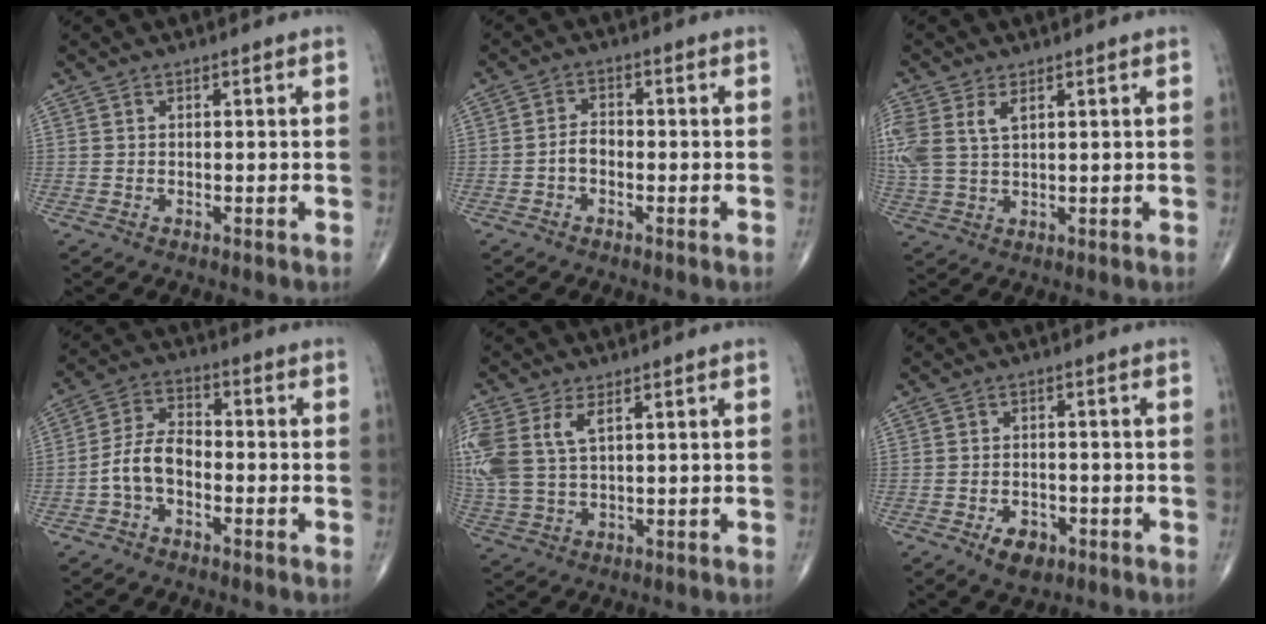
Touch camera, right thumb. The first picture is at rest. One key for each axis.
{"total": 2.7, "fx": -1.0, "fy": 1.7, "fz": 1.8, "tx": -0.025, "ty": 0.013, "tz": -0.025}
{"total": 10.1, "fx": 3.4, "fy": 5.9, "fz": 7.4, "tx": -0.196, "ty": 0.004, "tz": 0.077}
{"total": 7.1, "fx": -2.4, "fy": 4.3, "fz": 5.2, "tx": -0.096, "ty": 0.033, "tz": -0.056}
{"total": 12.1, "fx": 4.0, "fy": 6.7, "fz": 9.2, "tx": -0.239, "ty": 0.003, "tz": 0.089}
{"total": 4.9, "fx": -2.6, "fy": 3.0, "fz": 2.9, "tx": -0.036, "ty": 0.008, "tz": -0.038}